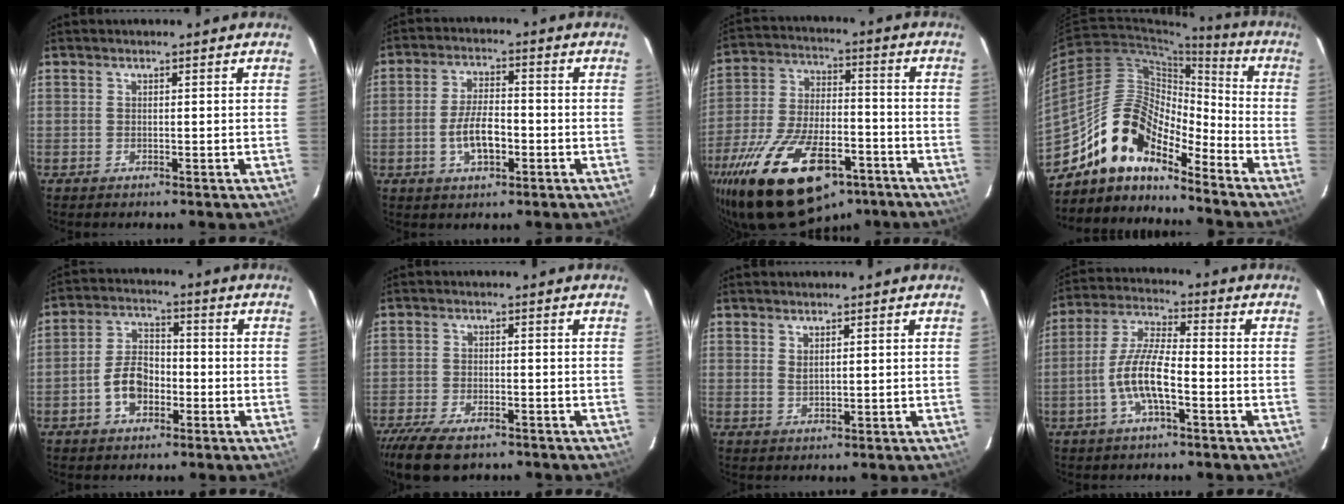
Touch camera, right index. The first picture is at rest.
{"total": 7.1, "force": [-2.3, 3.1, 6.0], "torque": [-0.120, 0.004, -0.037]}
{"total": 26.6, "force": [-16.3, 12.4, 17.0], "torque": [-0.333, -0.024, -0.256]}
{"total": 13.7, "force": [-11.0, 5.3, 6.2], "torque": [-0.111, 0.028, -0.212]}
{"total": 7.5, "force": [-2.9, 4.8, 4.9], "torque": [-0.099, 0.019, -0.047]}
{"total": 10.8, "force": [-8.2, 4.1, 5.7], "torque": [-0.141, -0.032, -0.146]}
{"total": 1.6, "force": [0.8, 0.8, 1.1], "torque": [-0.021, 0.000, 0.015]}
{"total": 9.3, "force": [-3.4, 2.3, 8.4], "torque": [-0.178, 0.006, -0.066]}